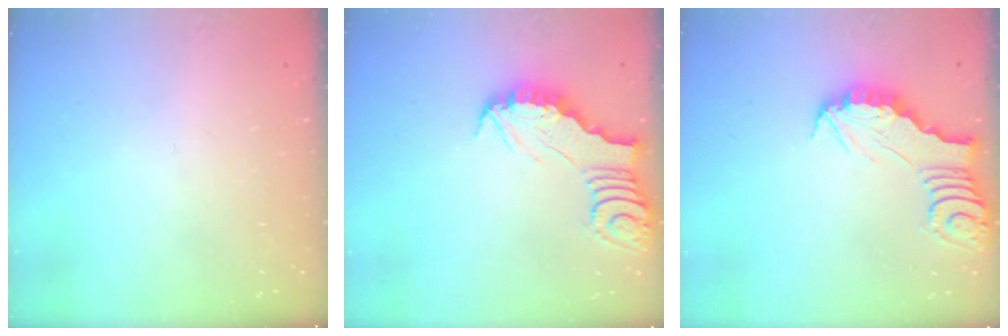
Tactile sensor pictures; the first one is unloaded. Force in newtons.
{"total": 3.3, "press": 3.3, "slide": 0.3}
{"total": 2.8, "press": 2.8, "slide": 0.2}